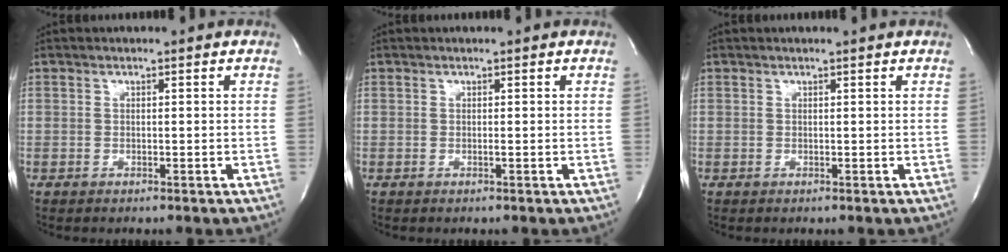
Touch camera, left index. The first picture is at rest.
{"total": 0.0}
{"total": 1.3, "force": [1.2, -0.2, 0.5], "torque": [-0.009, 0.005, 0.017]}